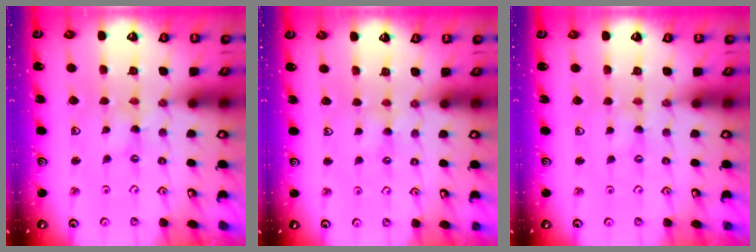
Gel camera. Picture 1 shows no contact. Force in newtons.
{"total": 2.3, "press": 2.3, "slide": 0.3}
{"total": 0.8, "press": 0.8, "slide": 0.2}